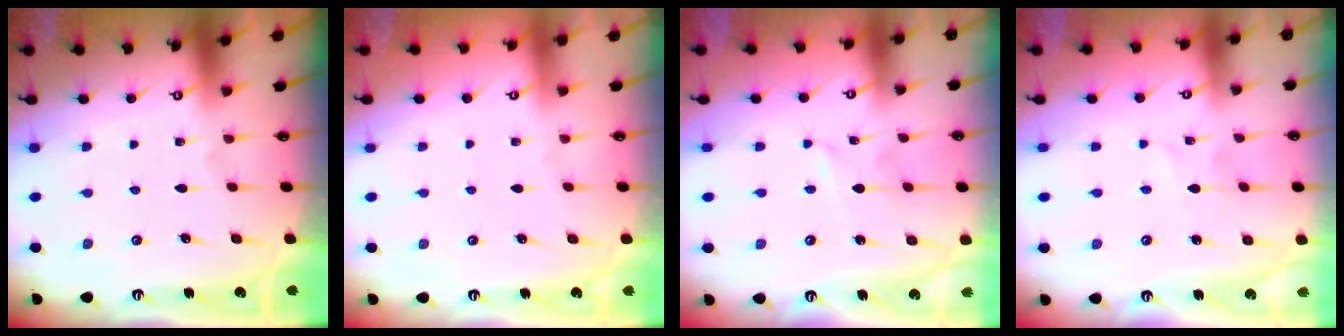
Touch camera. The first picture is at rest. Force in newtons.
{"total": 0.0}
{"total": 1.6, "press": 1.6, "slide": 0.2}
{"total": 1.9, "press": 1.9, "slide": 0.2}